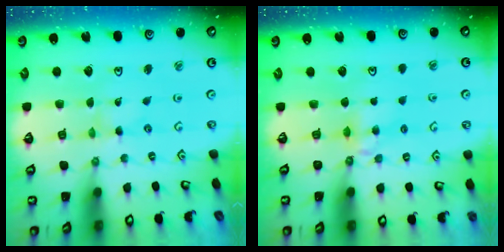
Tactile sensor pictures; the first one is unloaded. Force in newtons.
{"total": 4.6, "press": 4.6, "slide": 0.6}